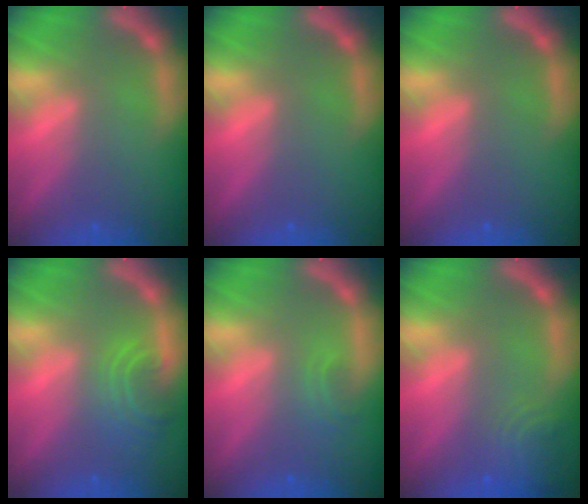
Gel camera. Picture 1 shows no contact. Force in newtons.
{"total": 0.0}
{"total": 0.0}
{"total": 4.0}
{"total": 1.4}
{"total": 4.0}